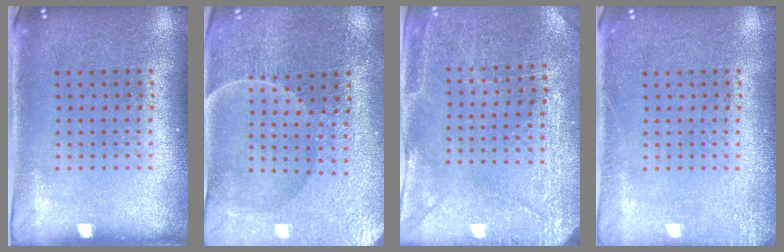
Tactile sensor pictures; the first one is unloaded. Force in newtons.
{"total": 1.9, "press": 1.9, "slide": 0.2}
{"total": 2.9, "press": 2.8, "slide": 0.7}
{"total": 1.7, "press": 1.7, "slide": 0.3}